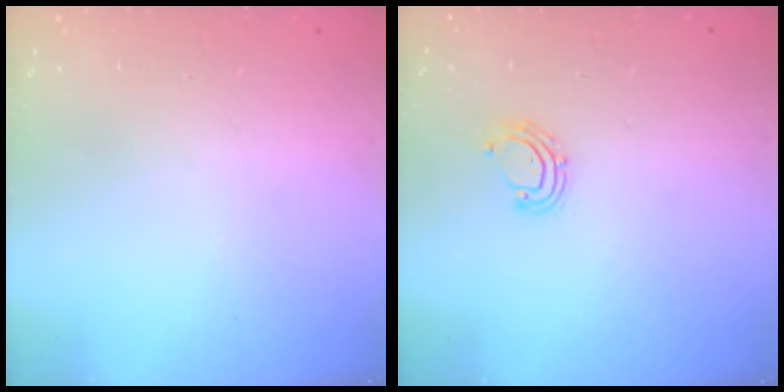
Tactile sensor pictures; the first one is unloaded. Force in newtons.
{"total": 6.5, "press": 6.3, "slide": 1.6}